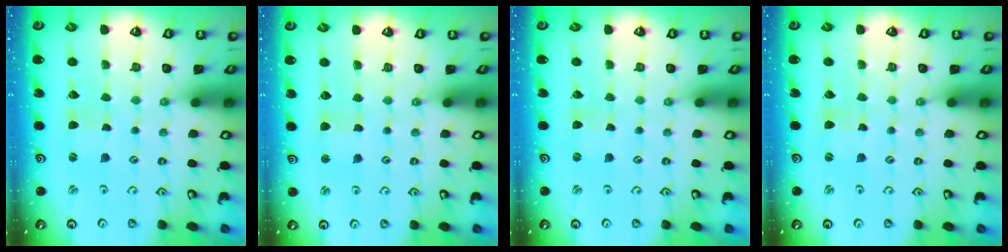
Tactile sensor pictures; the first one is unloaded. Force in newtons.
{"total": 2.8, "press": 2.7, "slide": 0.6}
{"total": 0.0}
{"total": 0.0}